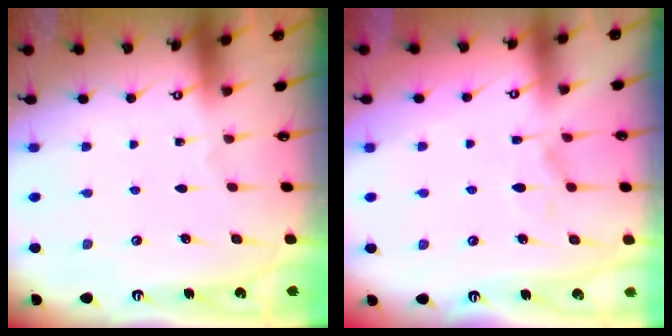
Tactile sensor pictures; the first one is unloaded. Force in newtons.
{"total": 1.0, "press": 0.2, "slide": 0.9}